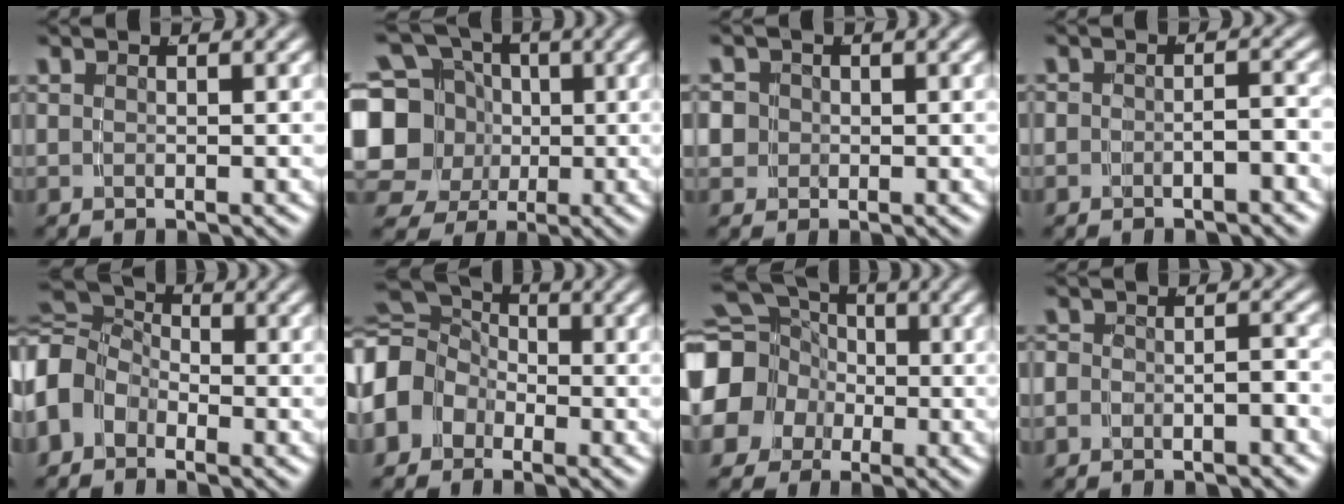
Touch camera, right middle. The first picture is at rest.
{"total": 9.8, "force": [0.3, 8.8, 4.3], "torque": [-0.094, -0.040, 0.015]}
{"total": 4.2, "force": [0.1, 4.1, 1.0], "torque": [-0.030, -0.010, 0.001]}
{"total": 1.4, "force": [-1.1, 0.9, 0.3], "torque": [-0.001, -0.001, -0.021]}
{"total": 6.7, "force": [0.1, 5.7, 3.6], "torque": [-0.083, -0.020, 0.006]}
{"total": 7.7, "force": [0.4, 6.6, 4.0], "torque": [-0.085, -0.016, 0.011]}
{"total": 13.4, "force": [0.5, 12.2, 5.7], "torque": [-0.126, -0.016, -0.006]}
{"total": 2.0, "force": [-1.3, 1.4, 0.5], "torque": [-0.005, -0.004, -0.026]}